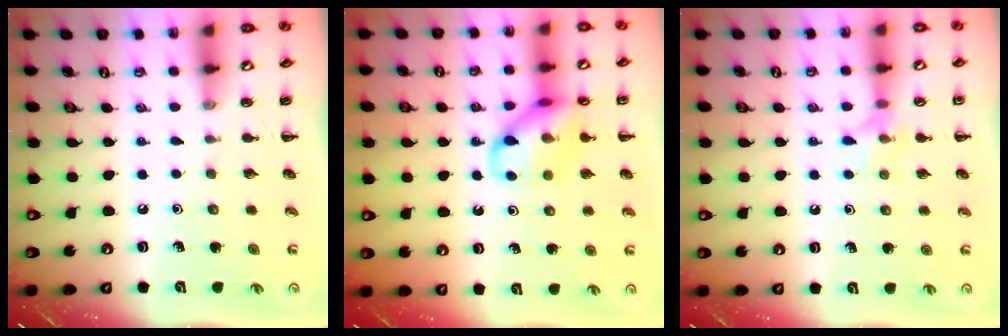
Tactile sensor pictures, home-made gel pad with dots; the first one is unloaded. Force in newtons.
{"total": 11.7, "press": 11.7, "slide": 0.7}
{"total": 7.0, "press": 6.9, "slide": 1.2}